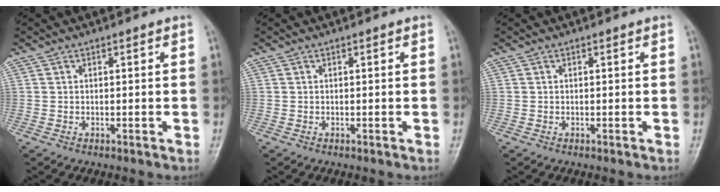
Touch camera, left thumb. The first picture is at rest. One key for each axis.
{"total": 0.0}
{"total": 0.0}